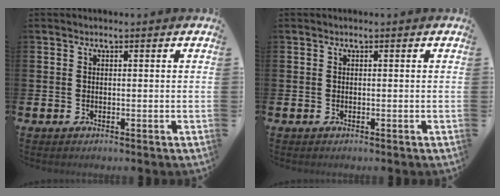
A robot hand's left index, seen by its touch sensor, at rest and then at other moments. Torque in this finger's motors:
{"motor_torque": [0.00, 0.00, 0.00, 0.00]}